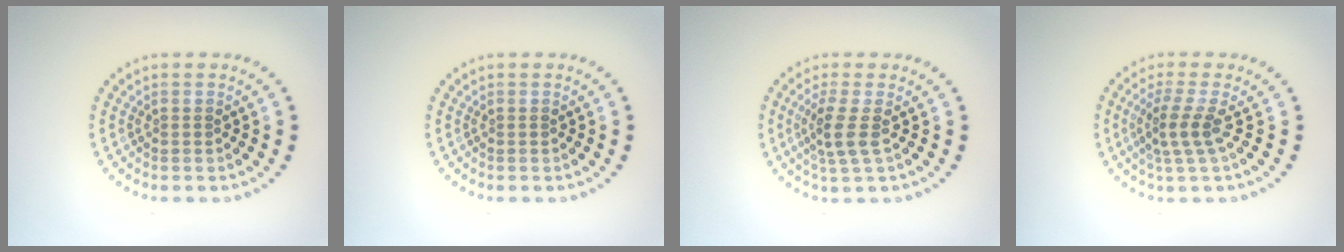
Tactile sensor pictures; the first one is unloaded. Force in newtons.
{"total": 0.0}
{"total": 2.7, "press": 2.1, "slide": 1.7}
{"total": 2.5, "press": 1.9, "slide": 1.7}